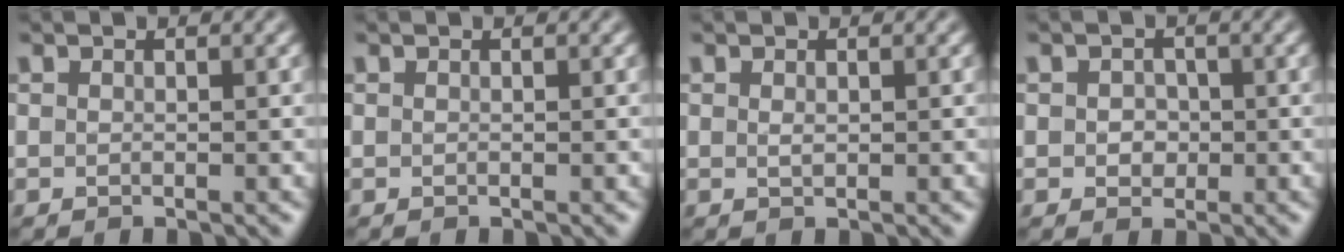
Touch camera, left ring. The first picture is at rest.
{"total": 0.0}
{"total": 0.6, "force": [0.1, 0.3, 0.5], "torque": [-0.011, -0.001, 0.003]}
{"total": 1.7, "force": [0.0, 1.4, 0.9], "torque": [-0.014, -0.002, -0.004]}